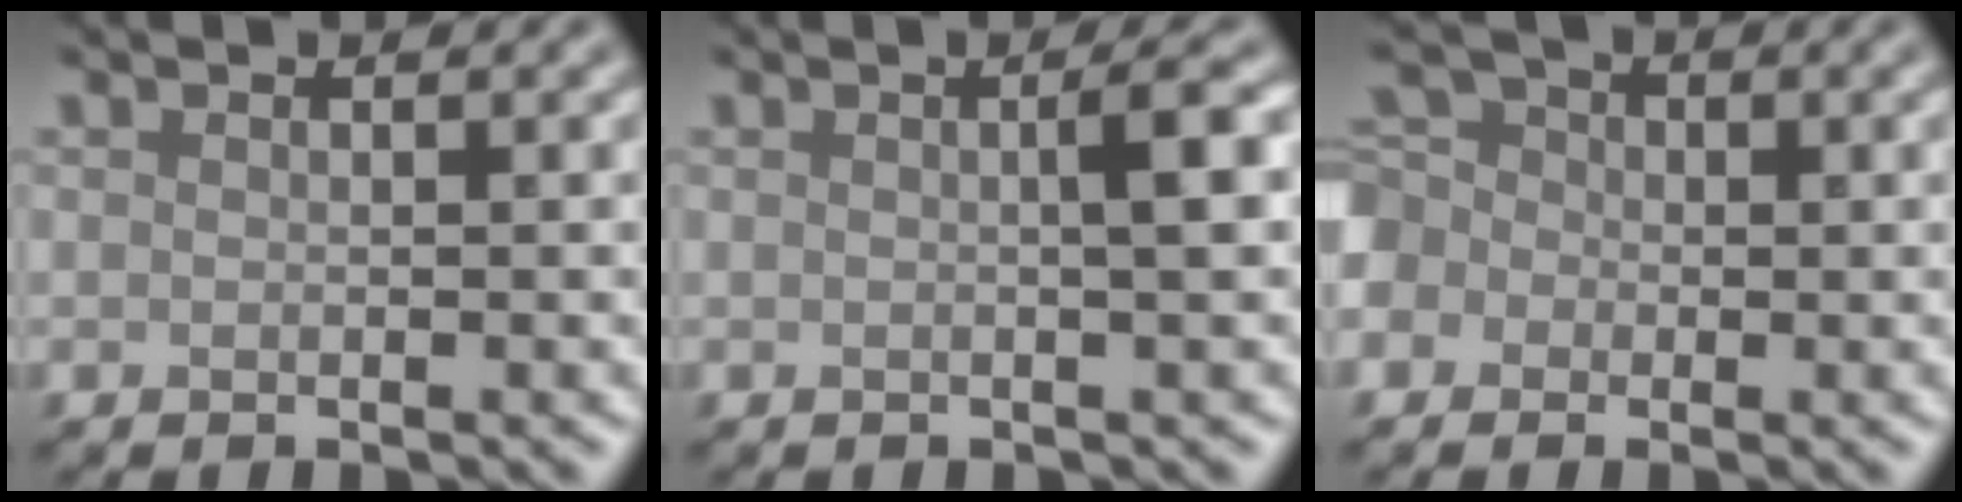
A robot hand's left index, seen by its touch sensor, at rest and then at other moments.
{"total": 2.7, "force": [0.2, 0.5, 2.6], "torque": [-0.034, 0.008, -0.002]}
{"total": 4.5, "force": [-0.9, 3.9, 2.0], "torque": [-0.048, 0.018, -0.025]}